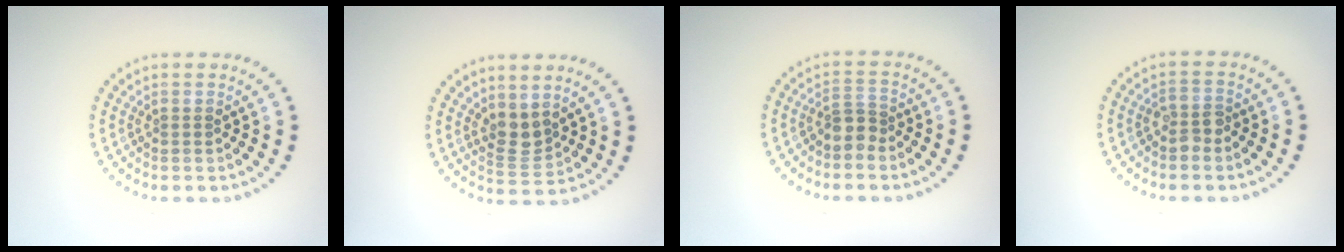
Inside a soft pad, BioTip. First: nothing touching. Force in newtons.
{"total": 2.3, "press": 1.9, "slide": 1.3}
{"total": 2.1, "press": 1.7, "slide": 1.3}
{"total": 1.7, "press": 1.6, "slide": 0.6}